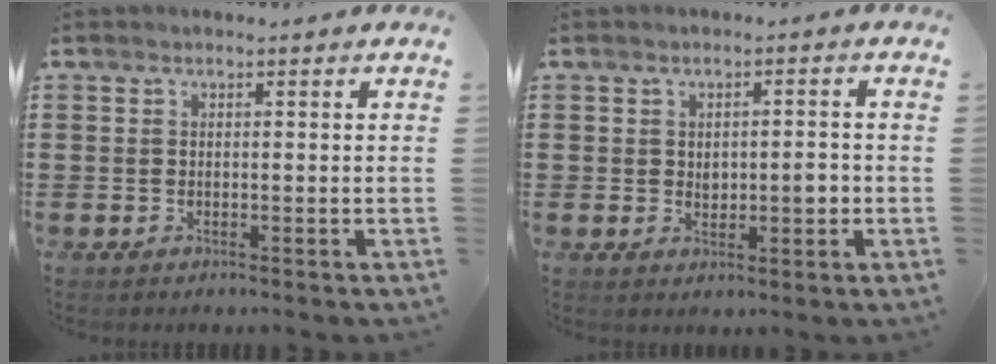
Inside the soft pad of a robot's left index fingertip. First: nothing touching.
{"total": 2.8, "force": [0.0, 1.3, 2.5], "torque": [-0.039, -0.002, -0.003]}